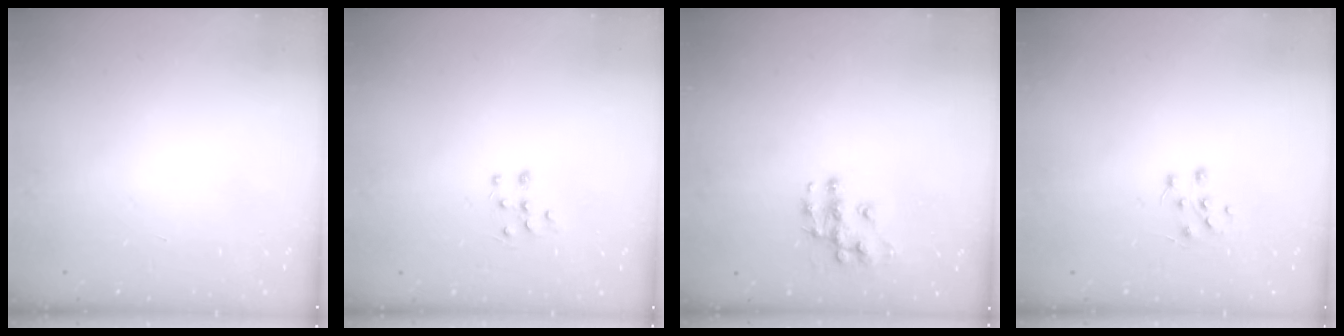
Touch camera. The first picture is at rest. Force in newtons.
{"total": 6.4, "press": 6.3, "slide": 0.8}
{"total": 9.7, "press": 9.7, "slide": 0.7}
{"total": 5.5, "press": 5.5, "slide": 0.6}